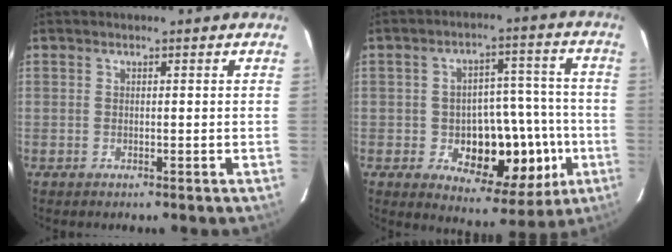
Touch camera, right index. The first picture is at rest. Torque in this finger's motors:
{"motor_torque": [0.52, -0.38, 0.25, 0.06]}